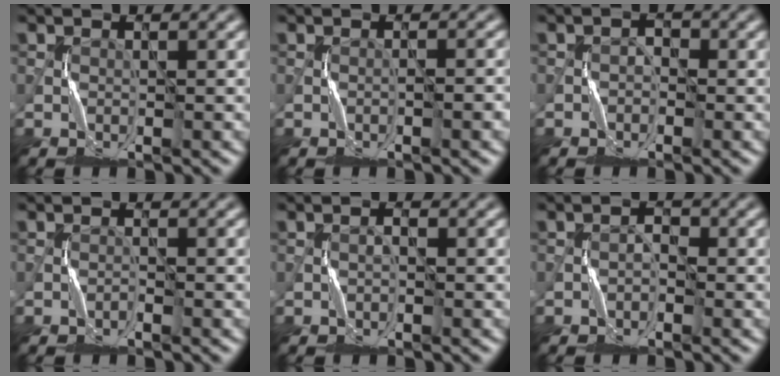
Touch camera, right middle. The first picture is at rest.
{"total": 1.4, "force": [-0.5, 0.2, 1.3], "torque": [-0.018, 0.004, -0.007]}
{"total": 1.3, "force": [-0.6, 1.1, 0.5], "torque": [0.008, 0.007, -0.015]}
{"total": 0.5, "force": [-0.5, 0.0, -0.1], "torque": [0.002, 0.003, -0.010]}
{"total": 0.6, "force": [-0.3, 0.3, 0.4], "torque": [-0.005, 0.002, -0.005]}
{"total": 1.1, "force": [-0.6, 0.8, 0.5], "torque": [0.006, 0.007, -0.015]}